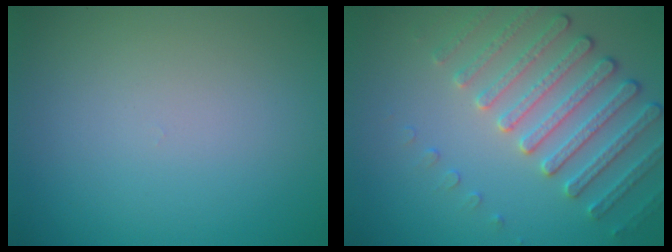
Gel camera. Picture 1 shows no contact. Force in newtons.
{"total": 4.3, "press": 4.1, "slide": 1.3}